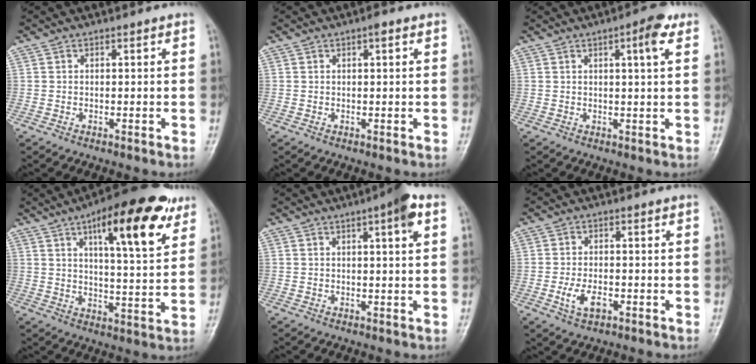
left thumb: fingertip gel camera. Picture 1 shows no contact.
{"total": 1.4, "force": [0.6, 0.4, 1.1], "torque": [-0.016, 0.002, 0.006]}
{"total": 4.8, "force": [2.2, 0.9, 4.2], "torque": [-0.058, -0.002, 0.027]}
{"total": 18.3, "force": [9.3, 5.6, 14.7], "torque": [-0.186, -0.028, 0.134]}
{"total": 5.0, "force": [2.1, 0.7, 4.5], "torque": [-0.065, 0.002, 0.028]}
{"total": 4.5, "force": [-1.5, 2.5, 3.4], "torque": [-0.066, 0.003, -0.025]}